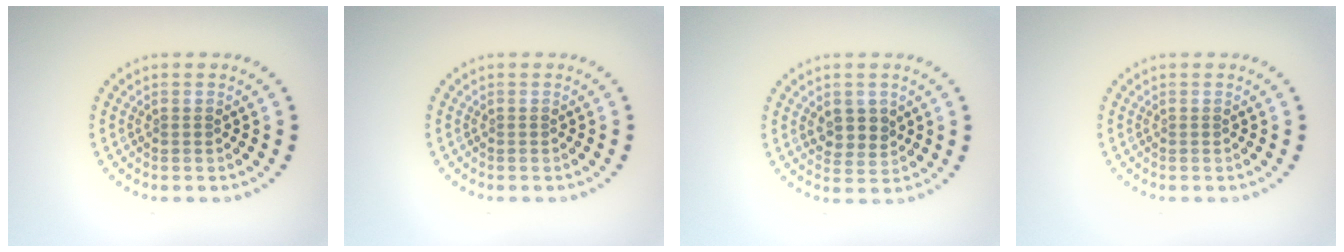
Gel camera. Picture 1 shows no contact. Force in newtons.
{"total": 0.0}
{"total": 2.7, "press": 2.5, "slide": 0.9}
{"total": 0.0}